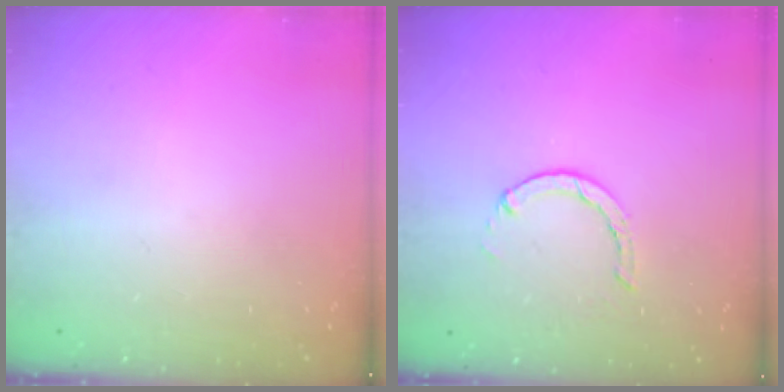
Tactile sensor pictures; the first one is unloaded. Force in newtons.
{"total": 1.3, "press": 1.3, "slide": 0.3}